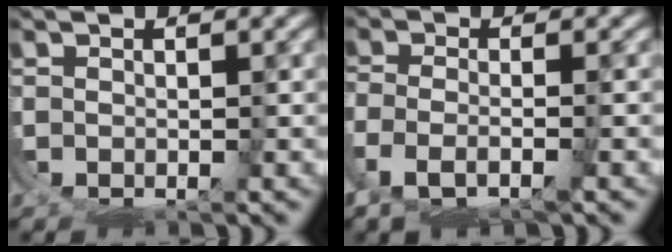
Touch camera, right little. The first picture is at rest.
{"total": 3.3, "force": [-1.4, 1.0, 2.8], "torque": [-0.065, -0.018, -0.012]}